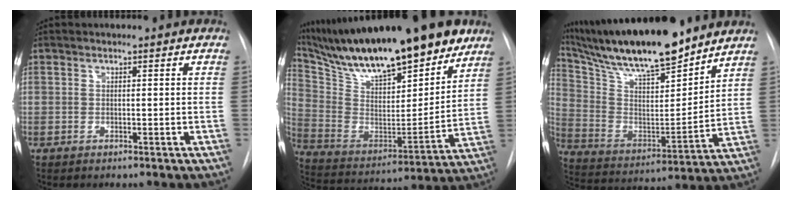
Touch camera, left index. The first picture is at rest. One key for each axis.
{"total": 26.5, "fx": 21.0, "fy": 5.6, "fz": 15.1, "tx": -0.266, "ty": -0.005, "tz": 0.340}
{"total": 21.4, "fx": 18.2, "fy": 2.8, "fz": 11.0, "tx": -0.207, "ty": -0.002, "tz": 0.316}